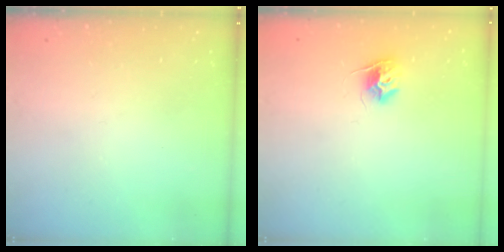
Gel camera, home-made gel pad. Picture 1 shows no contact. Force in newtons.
{"total": 8.3, "press": 8.2, "slide": 0.6}